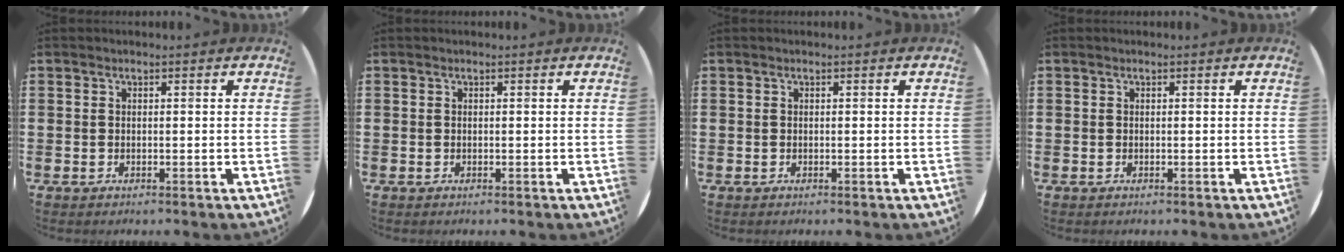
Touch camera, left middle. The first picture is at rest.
{"total": 0.0}
{"total": 0.0}
{"total": 0.0}